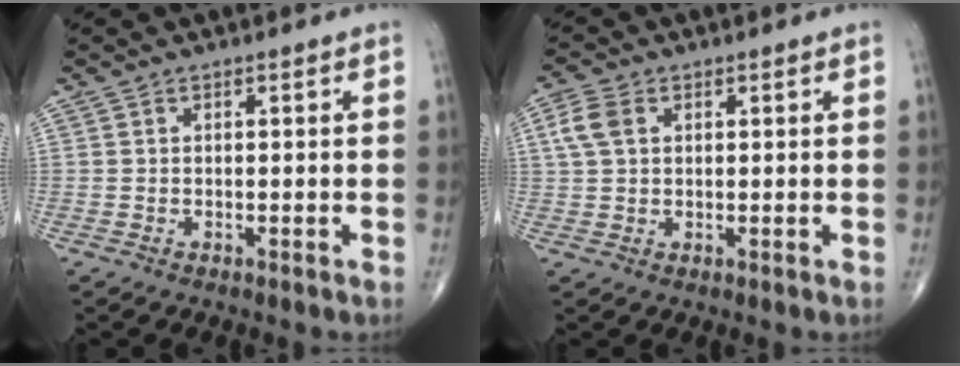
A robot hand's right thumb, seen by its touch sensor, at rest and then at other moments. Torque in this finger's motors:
{"motor_torque": [0.02, 0.06, 0.19, 0.09, 0.06]}